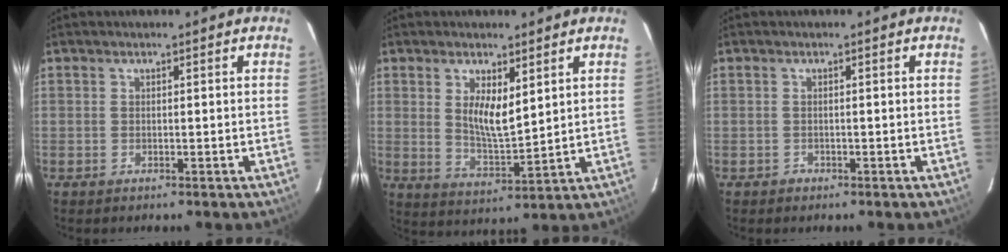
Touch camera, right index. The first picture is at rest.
{"total": 7.6, "force": [2.8, 2.9, 6.4], "torque": [-0.110, -0.008, 0.060]}
{"total": 0.9, "force": [-0.6, 0.7, 0.0], "torque": [0.001, 0.003, -0.007]}